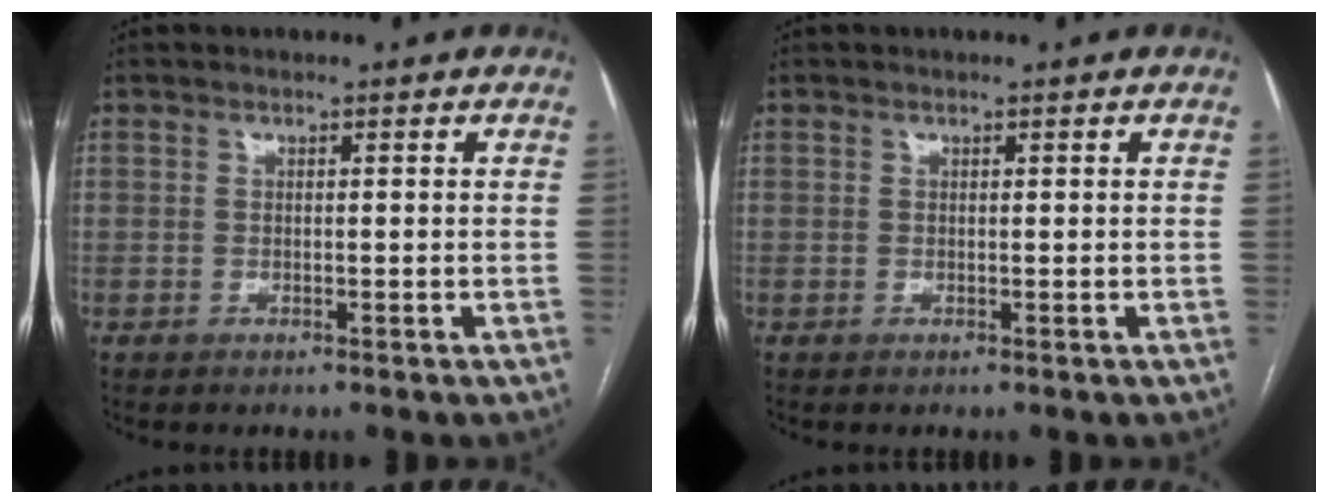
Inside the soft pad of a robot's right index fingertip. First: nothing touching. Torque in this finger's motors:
{"motor_torque": [0.12, 0.00, 0.05, 0.01]}